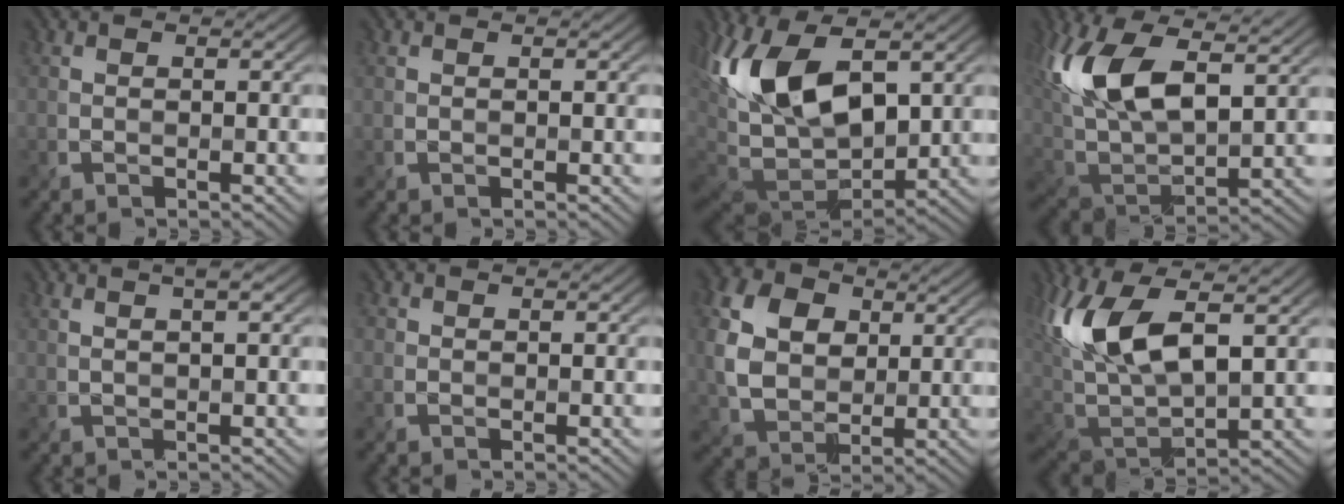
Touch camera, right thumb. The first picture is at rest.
{"total": 0.0}
{"total": 16.3, "force": [3.1, 8.9, 13.3], "torque": [-0.279, 0.004, 0.050]}
{"total": 15.4, "force": [6.2, 7.2, 12.1], "torque": [-0.269, 0.013, 0.110]}
{"total": 2.4, "force": [1.1, 0.2, 2.1], "torque": [-0.027, -0.001, 0.017]}
{"total": 0.5, "force": [0.0, 0.5, -0.2], "torque": [0.008, -0.004, -0.003]}
{"total": 9.4, "force": [2.4, 7.0, 5.8], "torque": [-0.151, 0.005, 0.037]}
{"total": 14.6, "force": [5.0, 6.4, 12.2], "torque": [-0.278, 0.010, 0.091]}